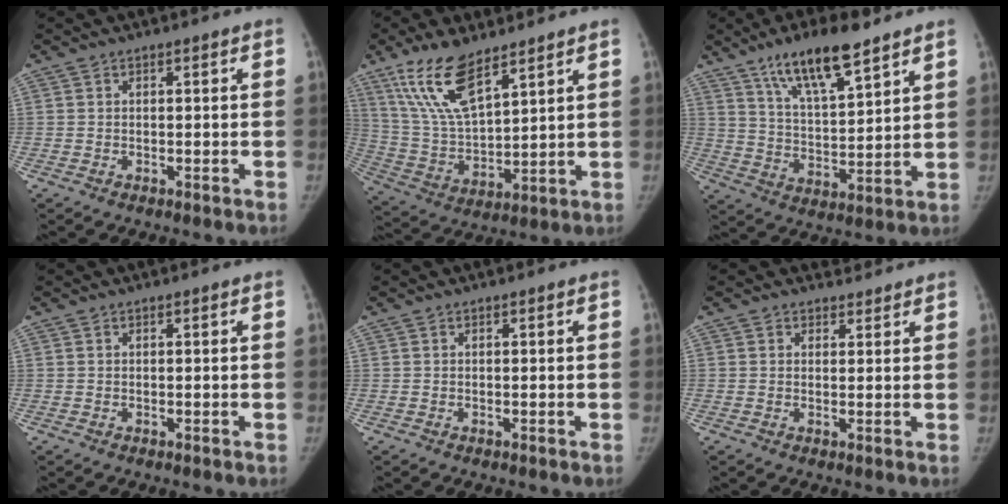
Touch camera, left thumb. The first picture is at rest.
{"total": 14.2, "force": [9.4, 4.9, 9.5], "torque": [-0.170, -0.042, 0.197]}
{"total": 14.2, "force": [9.4, 3.9, 9.9], "torque": [-0.153, -0.046, 0.171]}
{"total": 0.0}
{"total": 0.0}
{"total": 1.9, "force": [1.6, 1.0, -0.4], "torque": [0.023, -0.010, 0.016]}